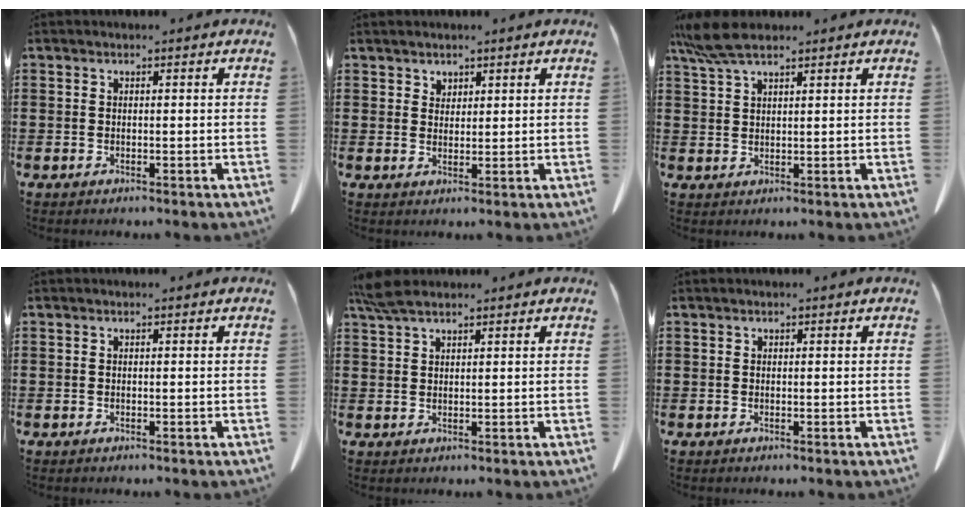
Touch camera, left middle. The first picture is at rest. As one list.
[{"total": 2.0, "force": [1.8, 0.9, 0.1], "torque": [0.002, -0.003, 0.035]}, {"total": 5.8, "force": [4.4, 1.1, 3.6], "torque": [-0.088, -0.006, 0.079]}, {"total": 0.0}, {"total": 3.9, "force": [3.0, 1.1, 2.4], "torque": [-0.055, 0.003, 0.057]}, {"total": 0.0}]